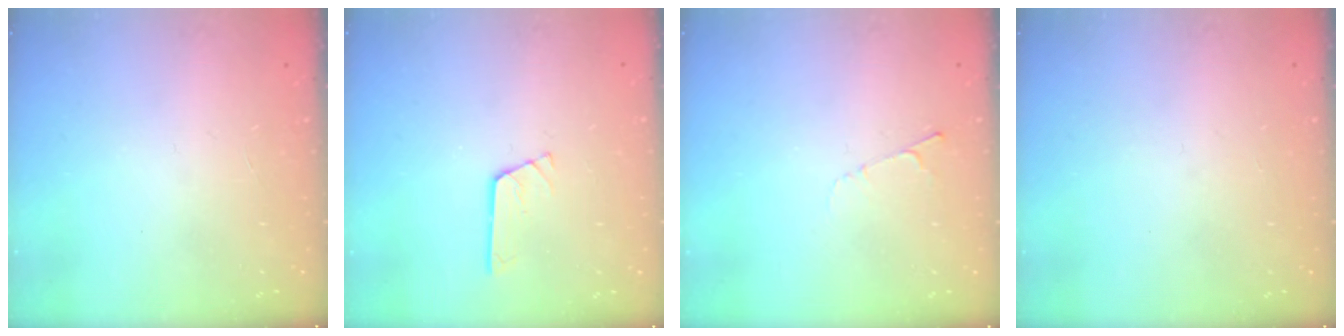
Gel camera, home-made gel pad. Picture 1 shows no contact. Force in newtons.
{"total": 3.1, "press": 3.1, "slide": 0.3}
{"total": 3.1, "press": 3.1, "slide": 0.4}
{"total": 1.5, "press": 1.4, "slide": 0.2}